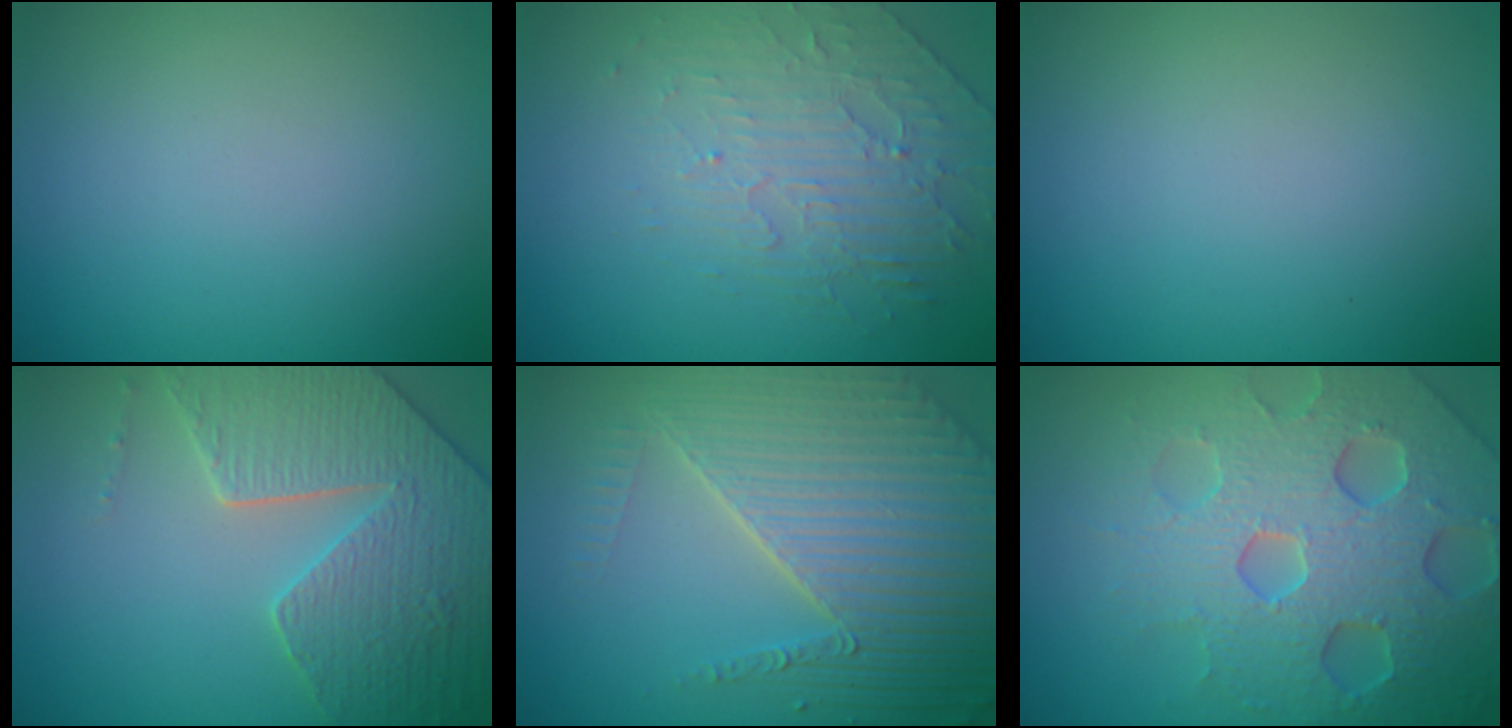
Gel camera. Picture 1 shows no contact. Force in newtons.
{"total": 2.5, "press": 1.8, "slide": 1.6}
{"total": 0.0}
{"total": 5.6, "press": 5.2, "slide": 2.2}
{"total": 7.0, "press": 5.4, "slide": 4.4}
{"total": 7.3, "press": 7.2, "slide": 1.5}